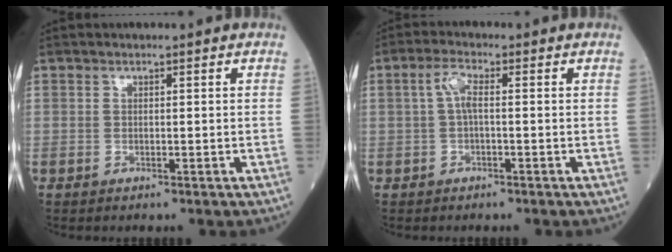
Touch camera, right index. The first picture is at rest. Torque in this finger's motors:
{"motor_torque": [0.52, 0.07, 0.26, 0.07]}